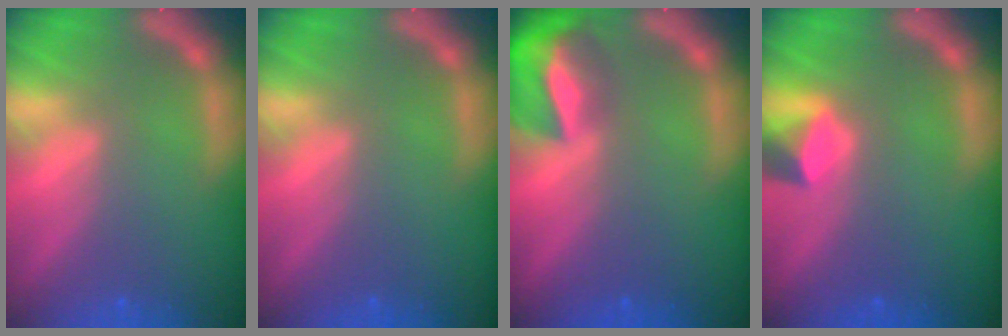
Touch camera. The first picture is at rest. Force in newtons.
{"total": 0.0}
{"total": 7.9}
{"total": 2.4}